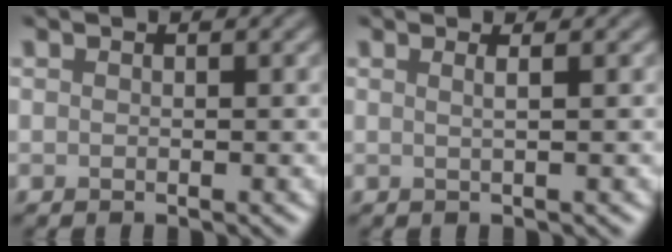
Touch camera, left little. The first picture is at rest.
{"total": 1.6, "force": [0.6, 0.7, 1.3], "torque": [-0.009, -0.001, -0.008]}